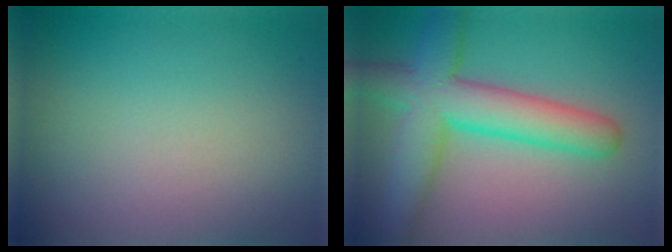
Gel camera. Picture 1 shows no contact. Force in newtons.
{"total": 7.7, "press": 7.7, "slide": 0.3}